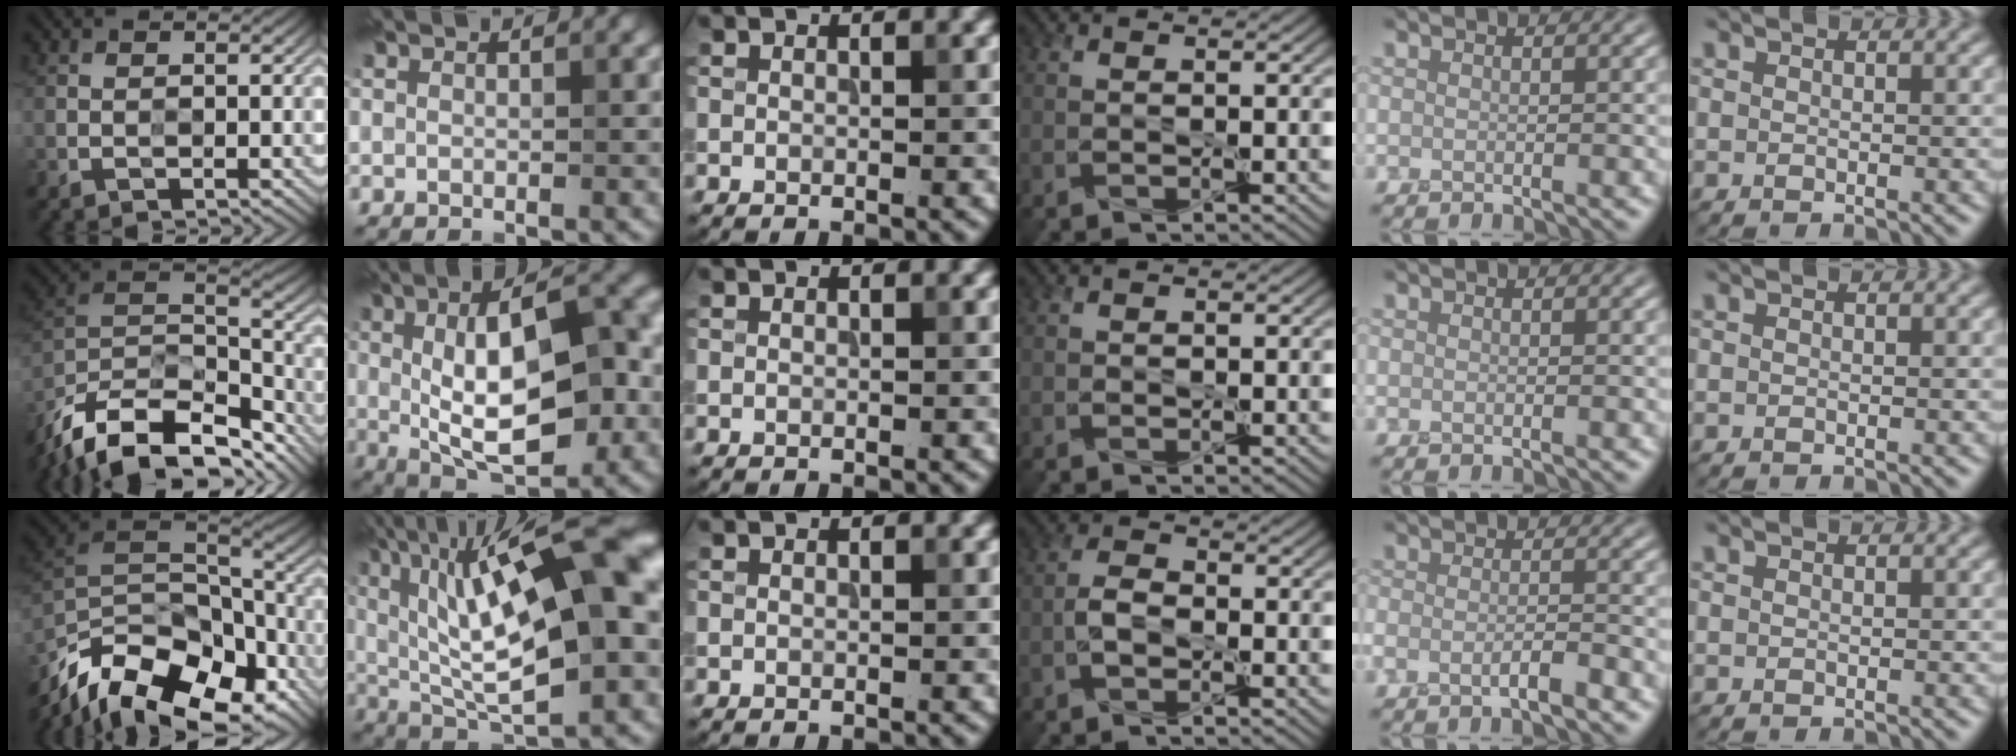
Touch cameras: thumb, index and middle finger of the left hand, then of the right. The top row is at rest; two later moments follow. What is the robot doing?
{"motion": "peel", "object": "sticker"}